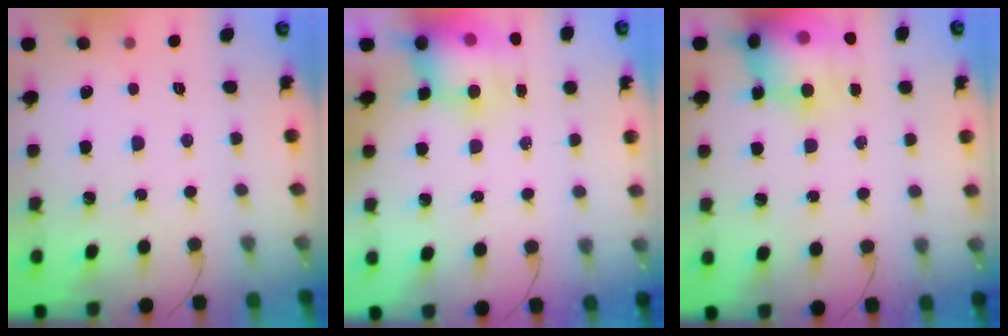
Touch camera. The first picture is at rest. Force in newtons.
{"total": 13.4, "press": 13.0, "slide": 3.5}
{"total": 19.6, "press": 19.1, "slide": 4.3}